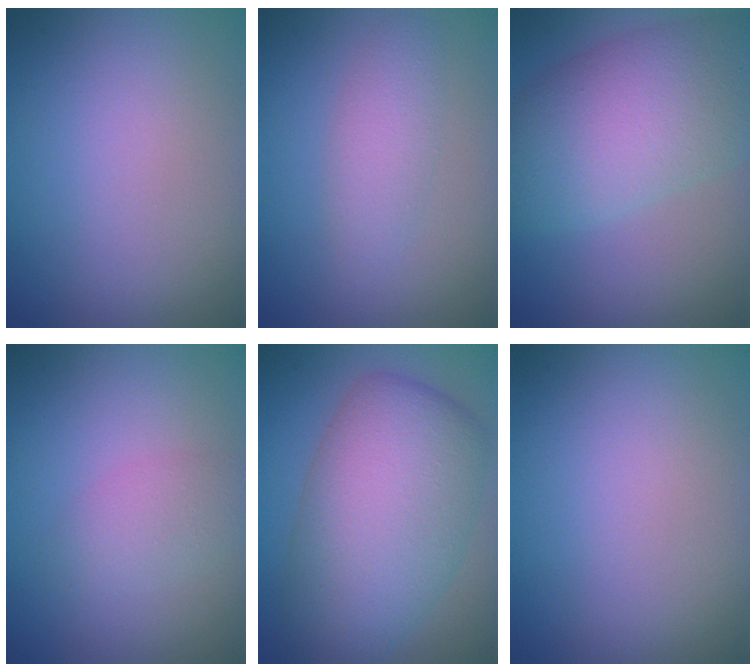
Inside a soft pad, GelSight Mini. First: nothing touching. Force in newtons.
{"total": 2.3, "press": 2.3, "slide": 0.0}
{"total": 8.7, "press": 8.7, "slide": 0.3}
{"total": 2.3, "press": 2.3, "slide": 0.1}
{"total": 10.3, "press": 10.3, "slide": 0.2}
{"total": 0.0}